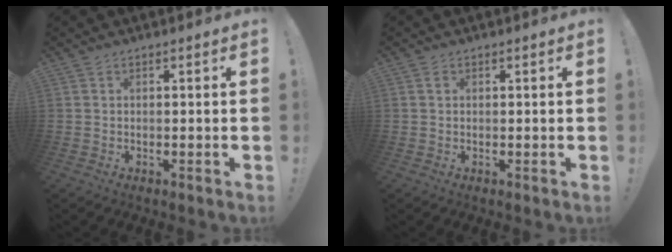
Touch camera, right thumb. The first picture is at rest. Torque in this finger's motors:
{"motor_torque": [-0.02, 0.24, 0.03, -0.19, 0.00]}